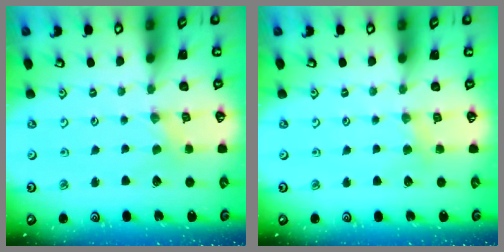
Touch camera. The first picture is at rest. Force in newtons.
{"total": 3.0, "press": 3.0, "slide": 0.5}